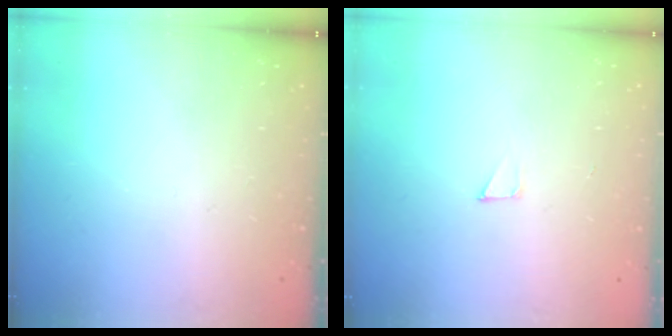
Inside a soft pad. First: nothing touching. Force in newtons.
{"total": 3.2, "press": 3.2, "slide": 0.3}